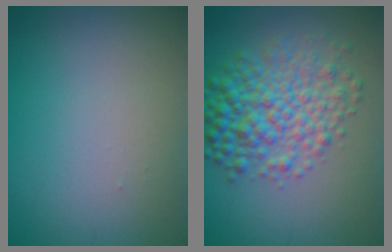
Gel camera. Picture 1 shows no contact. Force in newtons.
{"total": 6.1, "press": 6.1, "slide": 0.0}